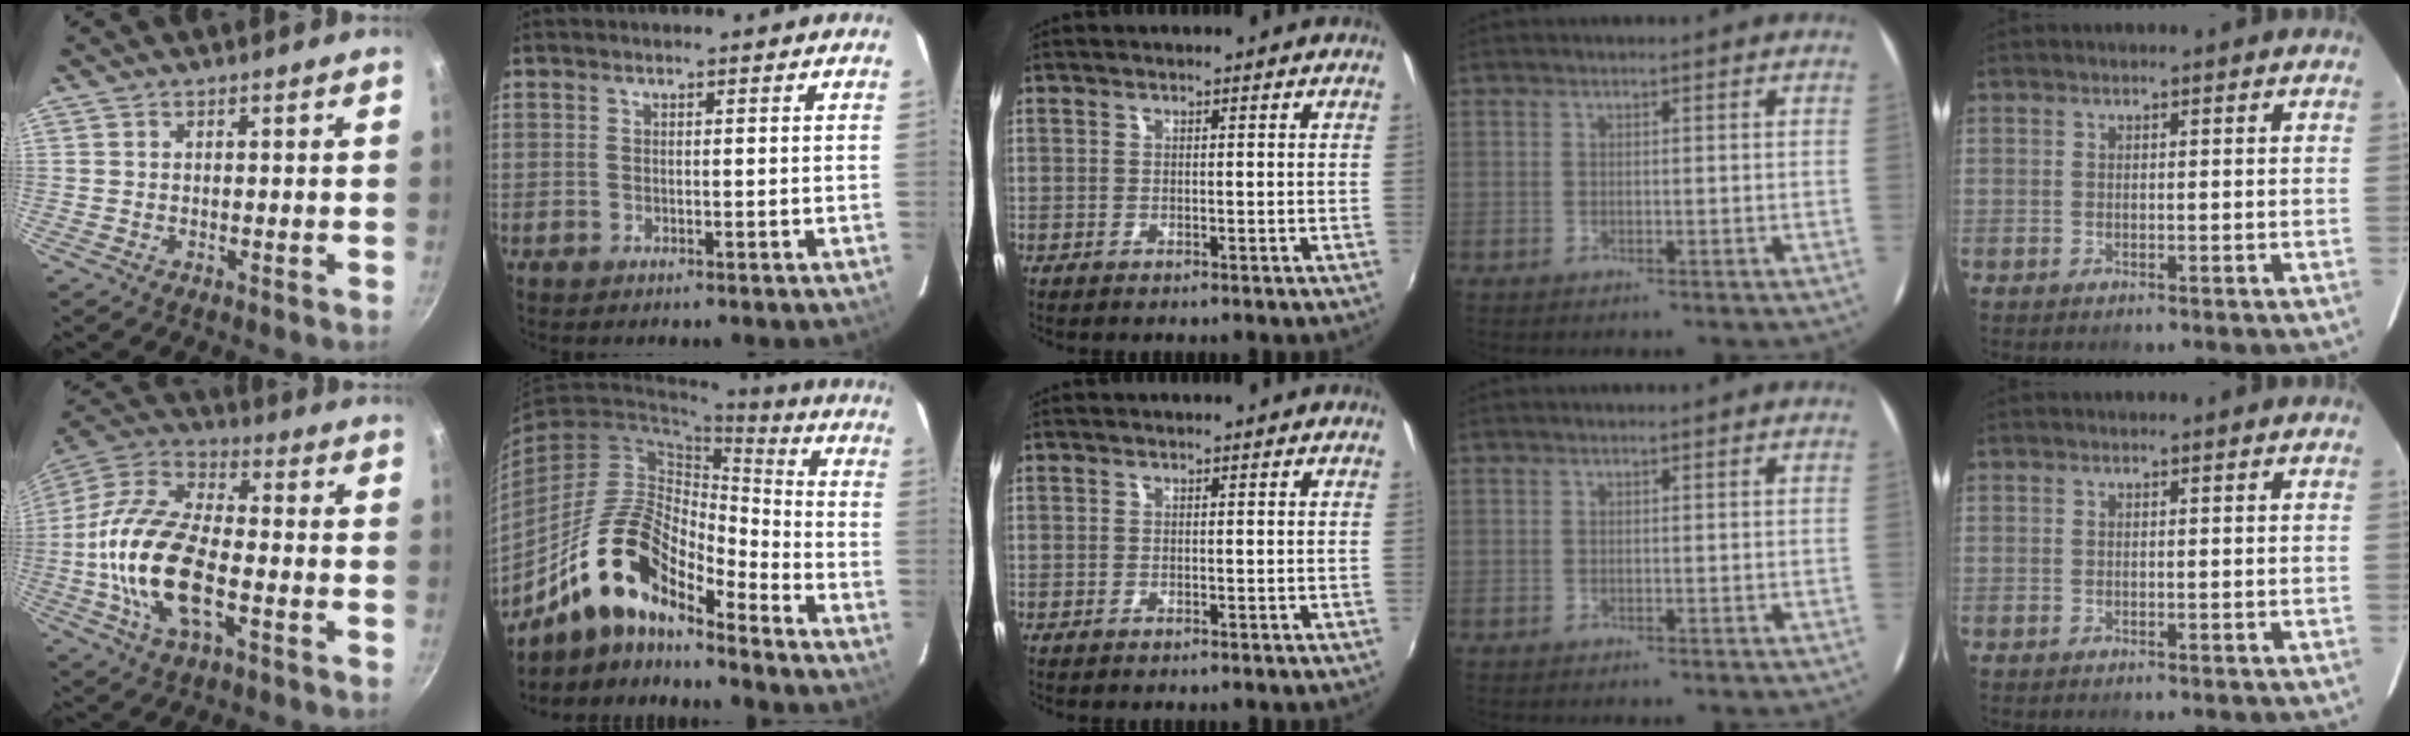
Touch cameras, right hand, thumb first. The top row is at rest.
{"thumb": {"total": 19.6, "force": [-4.1, 9.4, 16.7], "torque": [-0.316, 0.032, -0.094]}, "index": {"total": 14.9, "force": [-11.3, 4.6, 8.6], "torque": [-0.160, 0.009, -0.220]}}